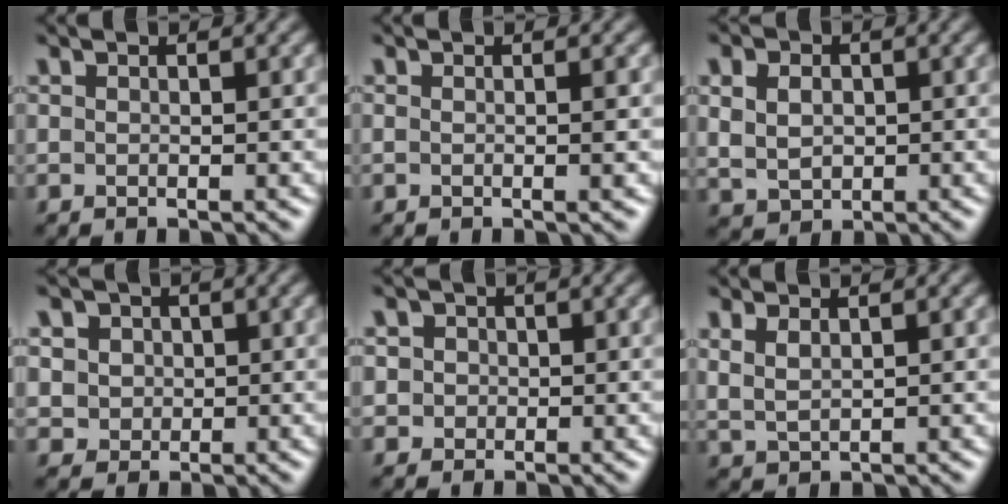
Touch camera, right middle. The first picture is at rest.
{"total": 0.9, "force": [-0.2, 0.0, 0.9], "torque": [-0.016, -0.001, -0.006]}
{"total": 4.6, "force": [1.4, 3.6, 2.6], "torque": [-0.056, 0.023, 0.011]}
{"total": 4.8, "force": [2.3, 3.9, 1.7], "torque": [-0.040, 0.007, 0.031]}
{"total": 2.4, "force": [0.8, 2.1, 0.7], "torque": [-0.017, 0.004, 0.008]}
{"total": 1.6, "force": [1.0, 0.8, 1.0], "torque": [-0.027, -0.001, 0.026]}